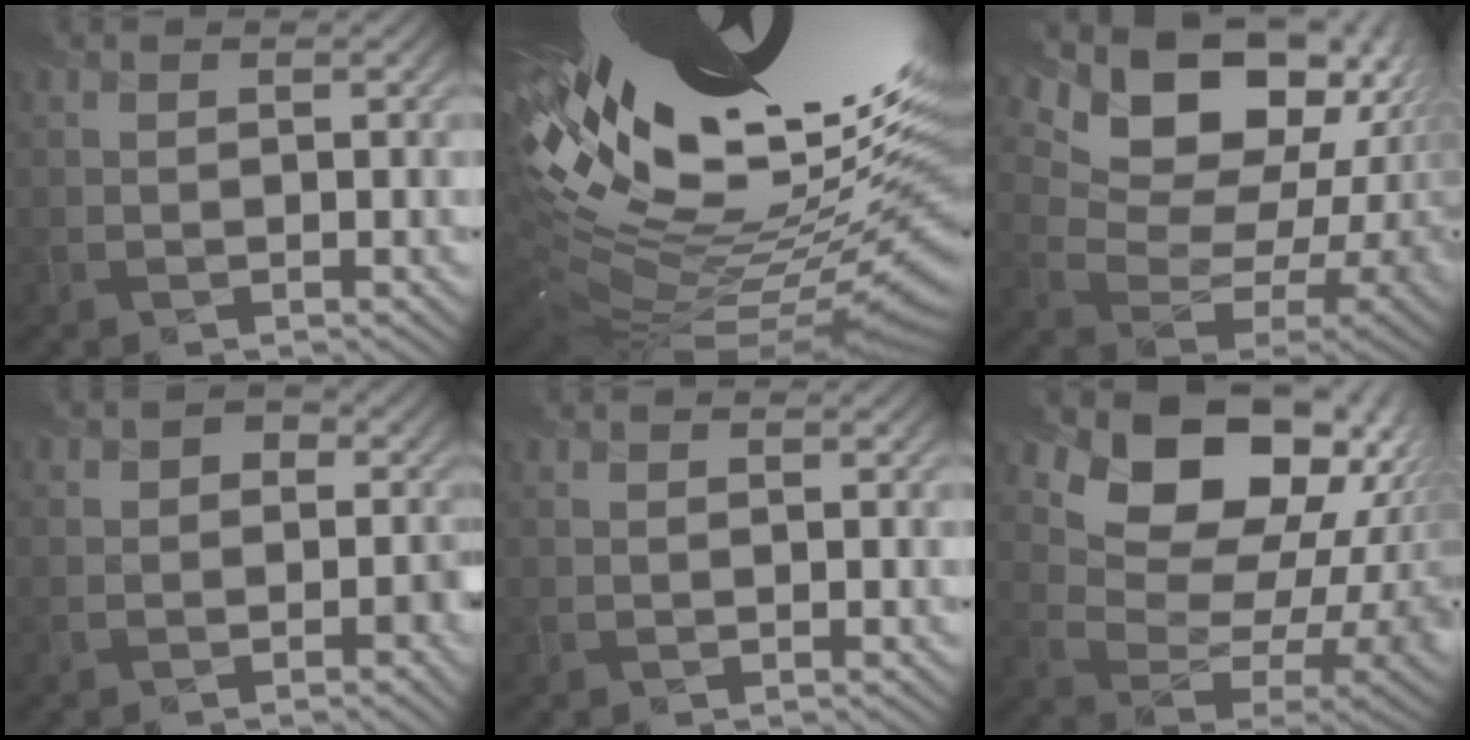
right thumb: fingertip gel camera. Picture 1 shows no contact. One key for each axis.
{"total": 21.3, "fx": 7.9, "fy": 7.5, "fz": 18.3, "tx": -0.301, "ty": 0.007, "tz": 0.157}
{"total": 17.2, "fx": 9.6, "fy": 10.0, "fz": 10.2, "tx": -0.202, "ty": 0.023, "tz": 0.161}
{"total": 2.7, "fx": -1.3, "fy": 2.1, "fz": 1.0, "tx": -0.002, "ty": -0.002, "tz": -0.026}
{"total": 0.0}
{"total": 17.8, "fx": 10.0, "fy": 10.8, "fz": 10.1, "tx": -0.160, "ty": 0.022, "tz": 0.170}